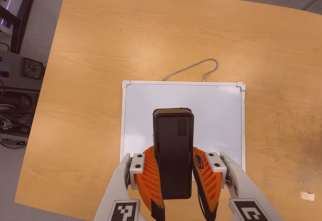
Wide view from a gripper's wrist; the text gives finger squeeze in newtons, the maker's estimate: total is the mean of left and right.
{"total": 9.3, "left": 8.1, "right": 10.6}